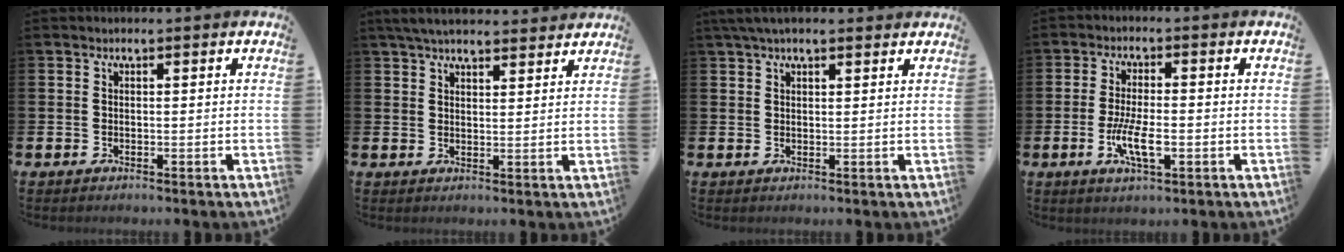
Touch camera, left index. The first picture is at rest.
{"total": 4.9, "force": [4.6, 1.0, 1.4], "torque": [-0.033, -0.012, 0.085]}
{"total": 3.1, "force": [2.4, 0.9, 1.7], "torque": [-0.033, 0.002, 0.043]}
{"total": 5.7, "force": [-1.4, 1.9, 5.2], "torque": [-0.098, -0.003, -0.026]}